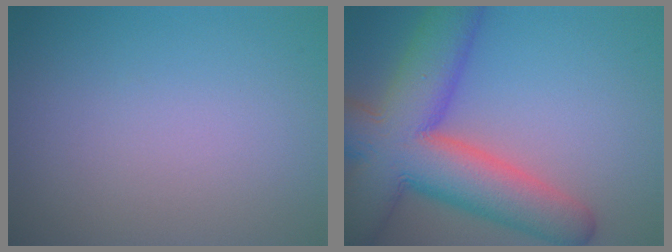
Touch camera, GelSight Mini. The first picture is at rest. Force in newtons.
{"total": 12.8, "press": 12.8, "slide": 0.6}